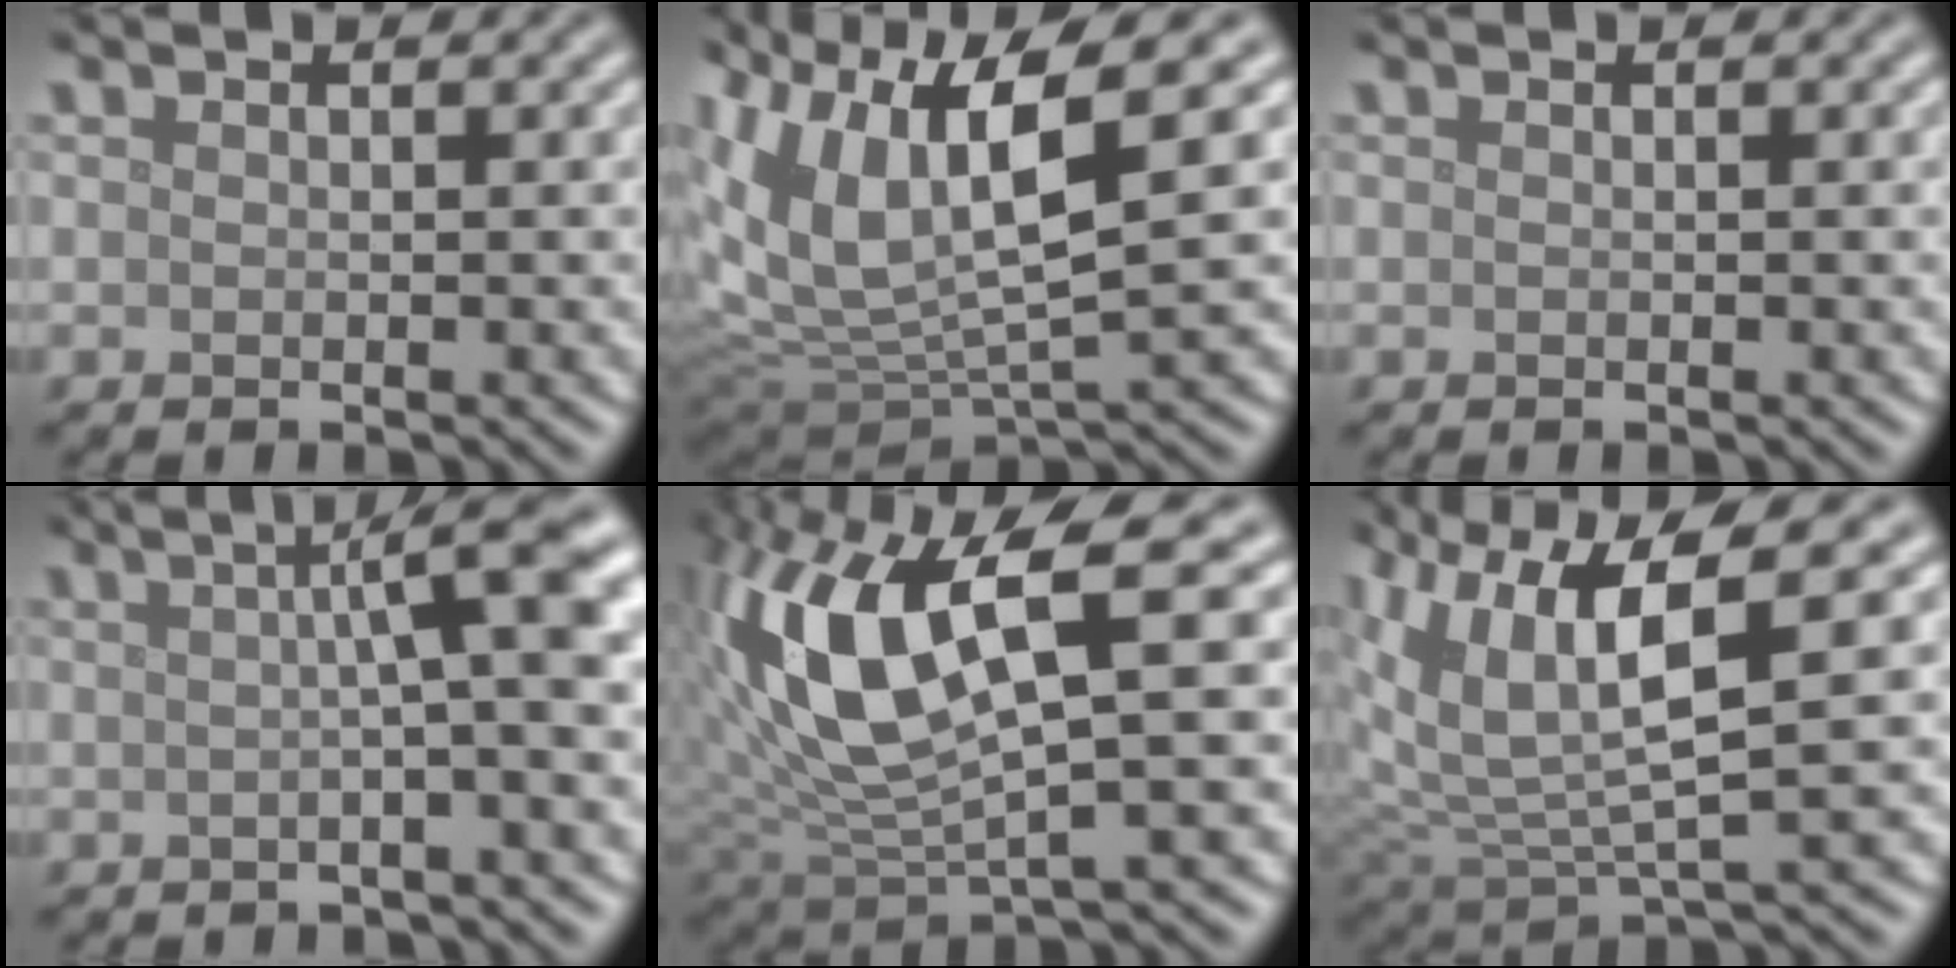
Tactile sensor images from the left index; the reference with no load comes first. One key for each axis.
{"total": 10.7, "fx": 3.2, "fy": 4.3, "fz": 9.2, "tx": -0.209, "ty": -0.013, "tz": 0.069}
{"total": 0.0}
{"total": 7.1, "fx": 1.1, "fy": 1.2, "fz": 6.9, "tx": -0.084, "ty": 0.018, "tz": 0.008}
{"total": 10.4, "fx": 2.6, "fy": 3.6, "fz": 9.4, "tx": -0.195, "ty": 0.002, "tz": 0.052}
{"total": 8.6, "fx": 3.2, "fy": 2.7, "fz": 7.6, "tx": -0.166, "ty": -0.001, "tz": 0.063}